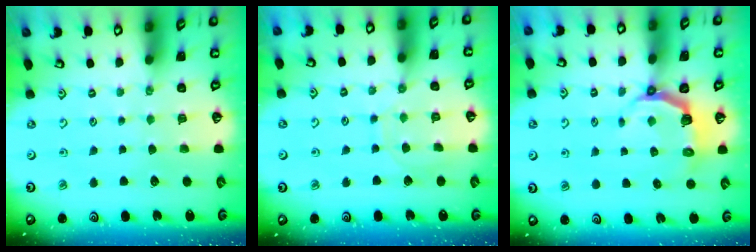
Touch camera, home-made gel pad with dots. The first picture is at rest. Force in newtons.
{"total": 8.1, "press": 8.1, "slide": 0.6}
{"total": 4.9, "press": 3.5, "slide": 3.4}